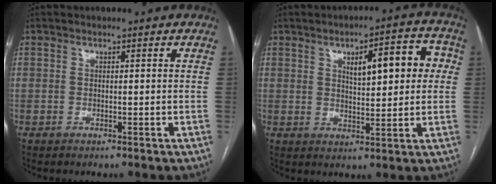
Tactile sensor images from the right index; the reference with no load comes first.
{"total": 9.5, "force": [2.4, 3.1, 8.6], "torque": [-0.114, 0.027, 0.034]}